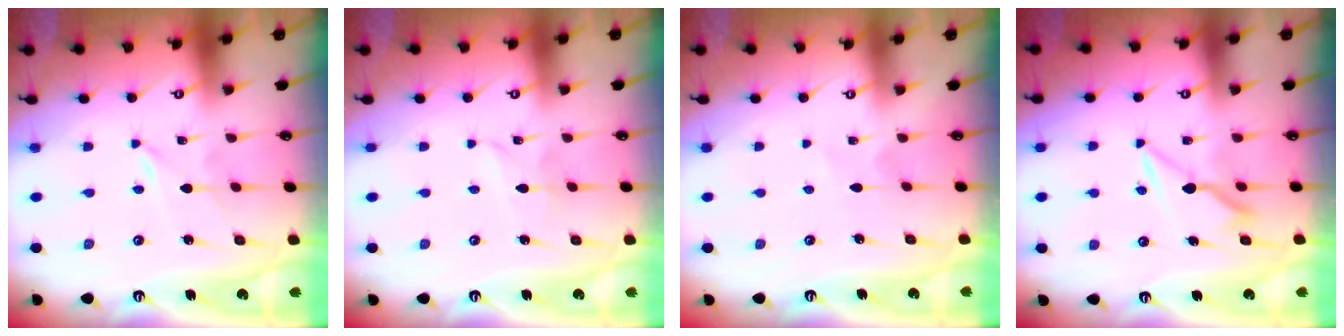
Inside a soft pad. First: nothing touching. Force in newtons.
{"total": 2.3, "press": 2.3, "slide": 0.1}
{"total": 3.2, "press": 3.2, "slide": 0.4}
{"total": 8.4, "press": 8.4, "slide": 0.8}